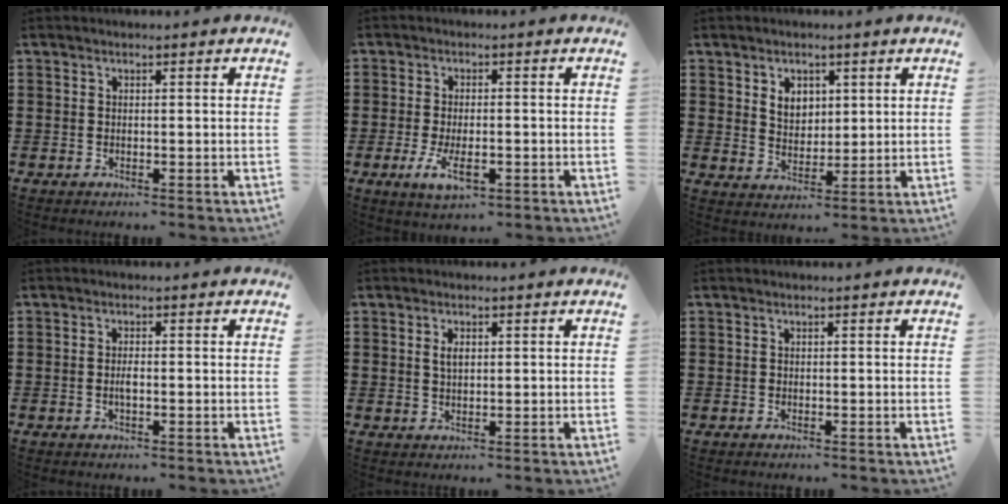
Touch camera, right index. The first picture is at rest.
{"total": 4.7, "force": [-1.6, 2.0, 3.9], "torque": [-0.087, -0.006, -0.032]}
{"total": 3.8, "force": [1.8, 3.0, 1.6], "torque": [-0.043, 0.011, 0.031]}
{"total": 1.6, "force": [-0.3, 0.4, 1.5], "torque": [-0.030, -0.001, -0.004]}
{"total": 1.9, "force": [0.5, 0.9, 1.6], "torque": [-0.033, 0.006, 0.007]}
{"total": 0.0}